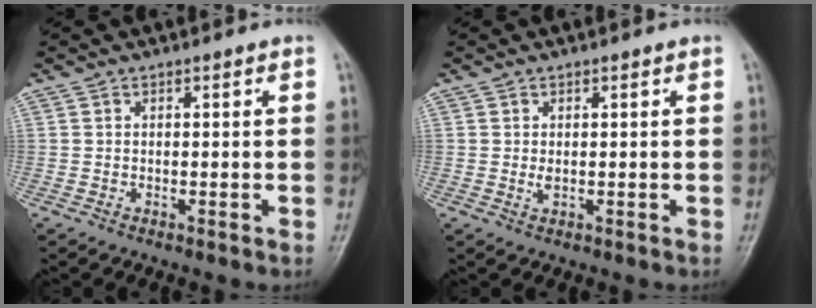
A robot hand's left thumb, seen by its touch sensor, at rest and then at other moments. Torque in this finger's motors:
{"motor_torque": [0.01, 0.01, 0.08, 0.01, 0.00]}